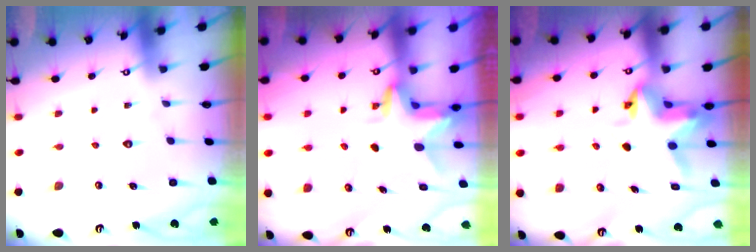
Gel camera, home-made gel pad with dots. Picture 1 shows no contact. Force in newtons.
{"total": 3.0, "press": 3.0, "slide": 0.2}
{"total": 4.2, "press": 4.2, "slide": 0.3}